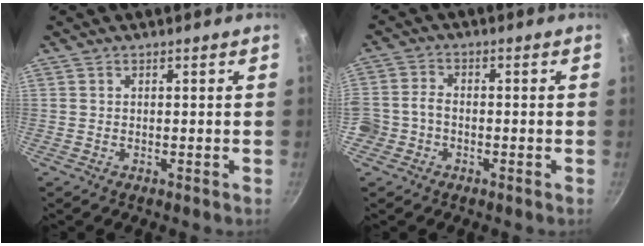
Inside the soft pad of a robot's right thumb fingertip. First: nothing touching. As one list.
[{"total": 4.9, "force": [-1.9, 4.0, 2.2], "torque": [-0.038, 0.029, -0.042]}]